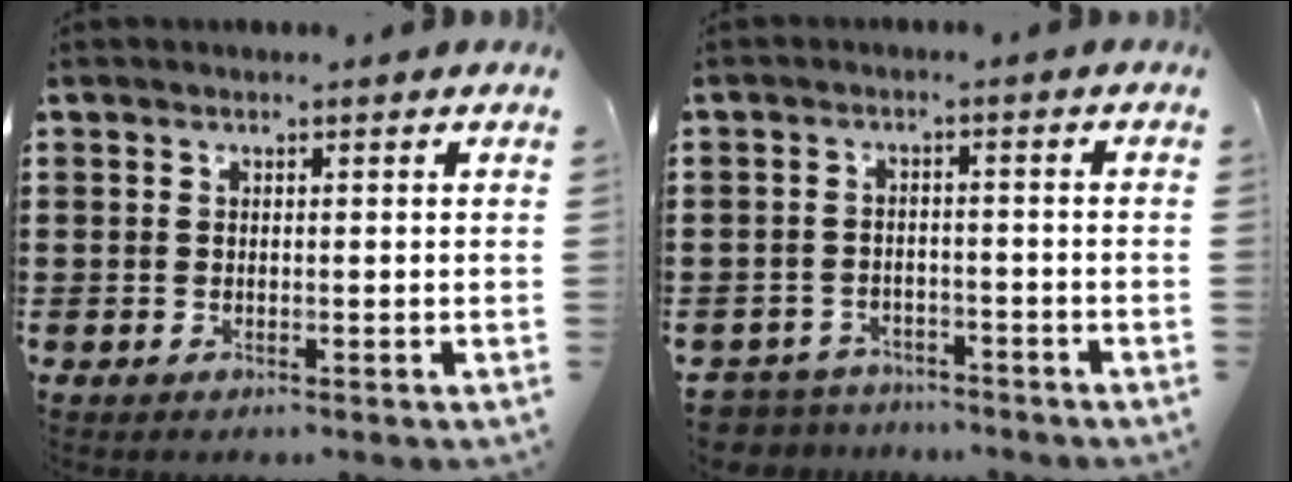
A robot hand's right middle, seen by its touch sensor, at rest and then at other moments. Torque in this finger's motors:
{"motor_torque": [-0.12, -0.27, 0.09, 0.02]}